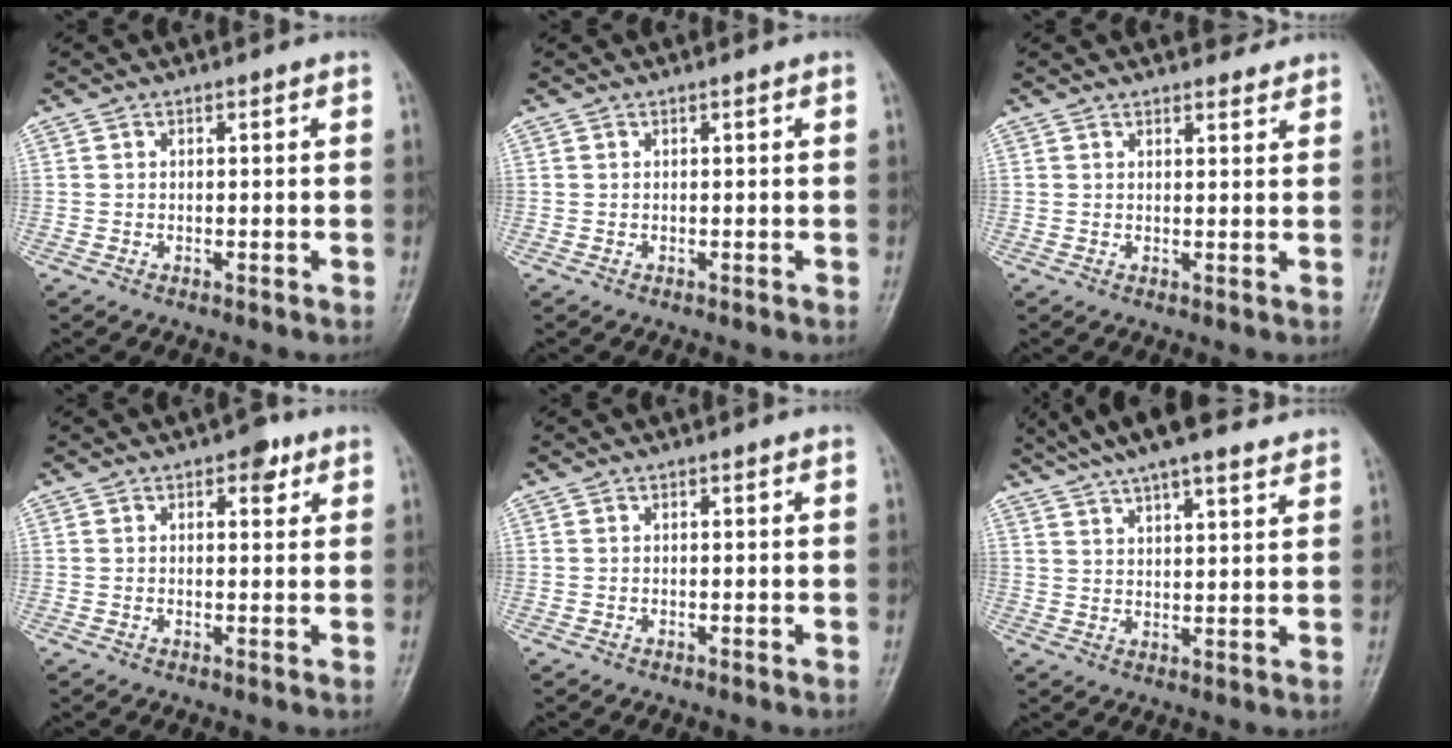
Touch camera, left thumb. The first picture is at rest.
{"total": 0.0}
{"total": 3.0, "force": [2.8, 0.9, 0.7], "torque": [0.011, -0.013, 0.034]}
{"total": 3.2, "force": [1.7, 1.8, 2.0], "torque": [-0.010, -0.003, 0.019]}
{"total": 0.0}
{"total": 15.2, "force": [12.2, 3.6, 8.3], "torque": [-0.130, -0.010, 0.189]}